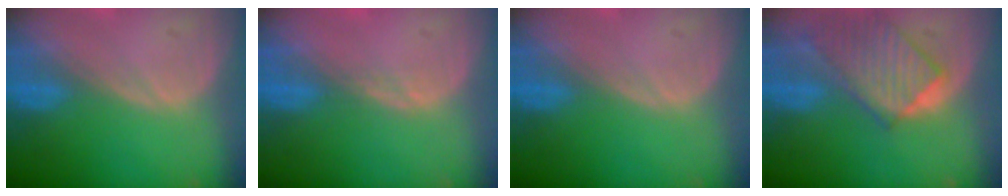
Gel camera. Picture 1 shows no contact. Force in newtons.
{"total": 1.0, "press": 0.8, "slide": 0.7}
{"total": 0.0}
{"total": 9.6, "press": 8.4, "slide": 4.6}